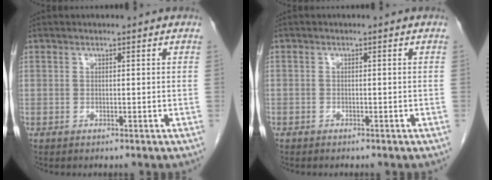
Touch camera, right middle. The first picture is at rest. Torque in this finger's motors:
{"motor_torque": [0.93, 0.16, -0.05, -0.21]}